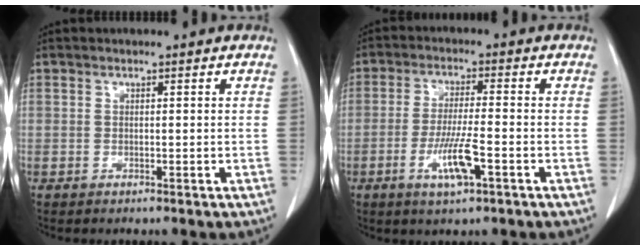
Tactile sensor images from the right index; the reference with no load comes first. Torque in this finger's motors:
{"motor_torque": [0.18, -0.11, 0.17, 0.11]}